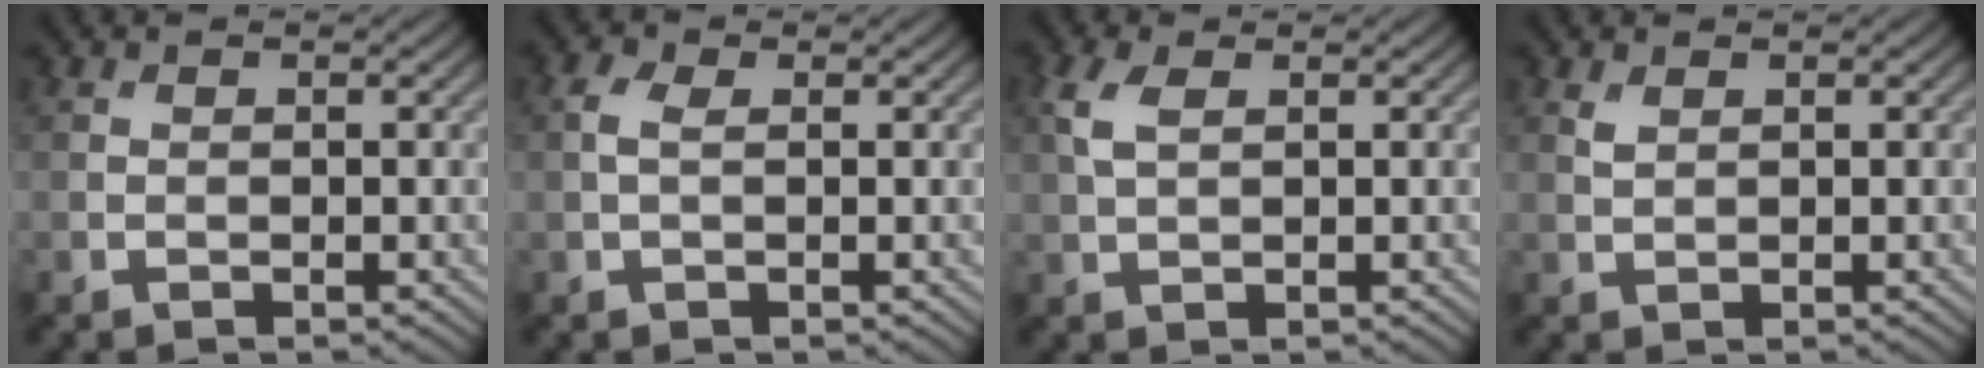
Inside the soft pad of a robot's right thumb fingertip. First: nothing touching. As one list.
[{"total": 1.6, "force": [0.2, 0.9, 1.4], "torque": [-0.036, 0.004, -0.001]}, {"total": 3.2, "force": [1.2, 1.6, 2.5], "torque": [-0.069, 0.007, 0.023]}, {"total": 1.0, "force": [0.7, 0.5, 0.6], "torque": [-0.021, -0.001, 0.017]}]